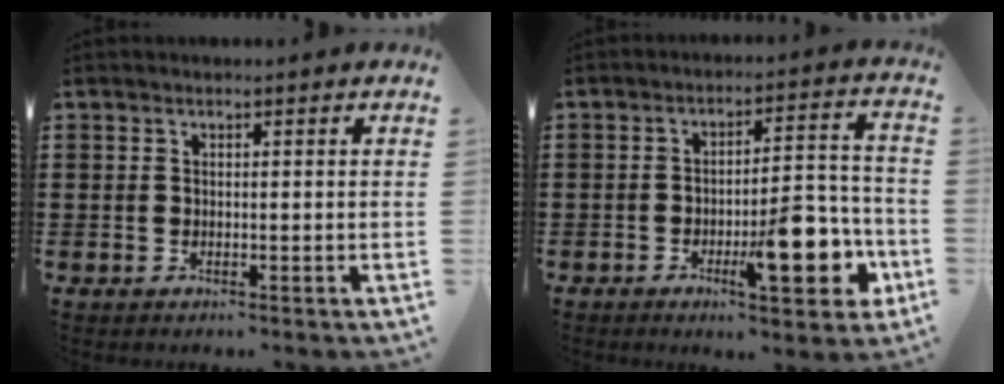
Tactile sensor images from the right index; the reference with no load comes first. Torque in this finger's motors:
{"motor_torque": [1.20, -0.94, 0.44, 0.14]}